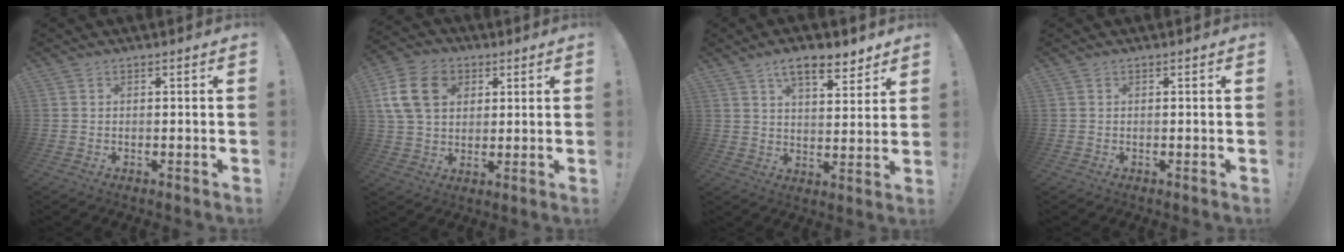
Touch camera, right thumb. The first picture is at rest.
{"total": 15.6, "force": [4.9, 11.6, 9.2], "torque": [-0.173, -0.012, 0.097]}
{"total": 9.8, "force": [6.8, 3.4, 6.1], "torque": [-0.088, -0.036, 0.120]}
{"total": 0.0}